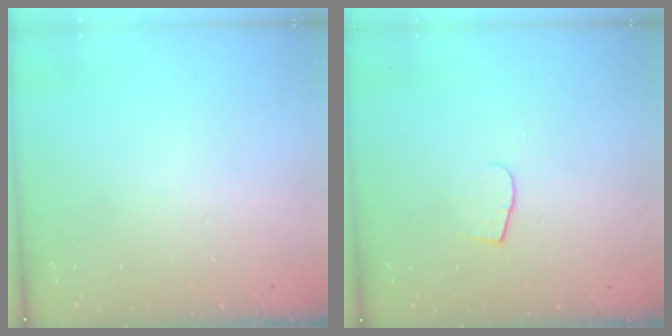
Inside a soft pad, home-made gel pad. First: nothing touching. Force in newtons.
{"total": 5.2, "press": 5.2, "slide": 0.6}